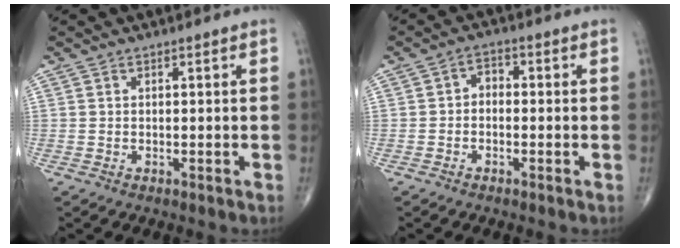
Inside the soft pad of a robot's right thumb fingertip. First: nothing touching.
{"total": 2.7, "force": [-0.5, 2.0, 1.8], "torque": [-0.014, 0.016, -0.019]}